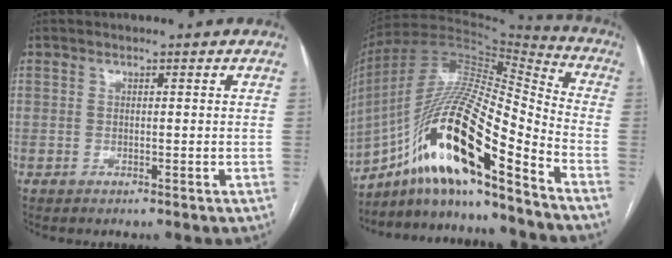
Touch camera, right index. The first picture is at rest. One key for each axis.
{"total": 21.7, "fx": -12.2, "fy": 3.2, "fz": 17.6, "tx": -0.357, "ty": 0.002, "tz": -0.214}